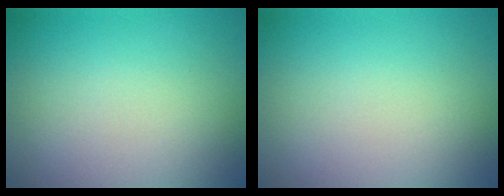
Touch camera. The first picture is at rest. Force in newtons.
{"total": 0.0}